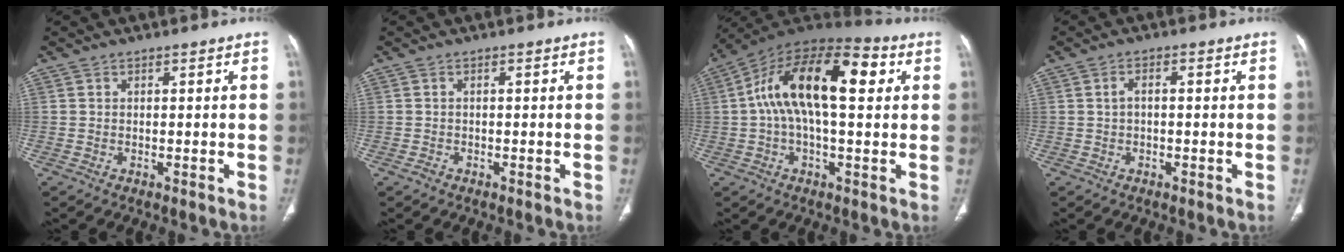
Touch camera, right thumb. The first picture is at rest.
{"total": 0.8, "force": [-0.6, 0.4, 0.3], "torque": [-0.004, 0.002, -0.010]}
{"total": 19.6, "force": [3.8, 8.9, 17.1], "torque": [-0.281, 0.042, 0.050]}
{"total": 1.8, "force": [-0.1, 1.0, 1.5], "torque": [-0.027, 0.010, -0.004]}